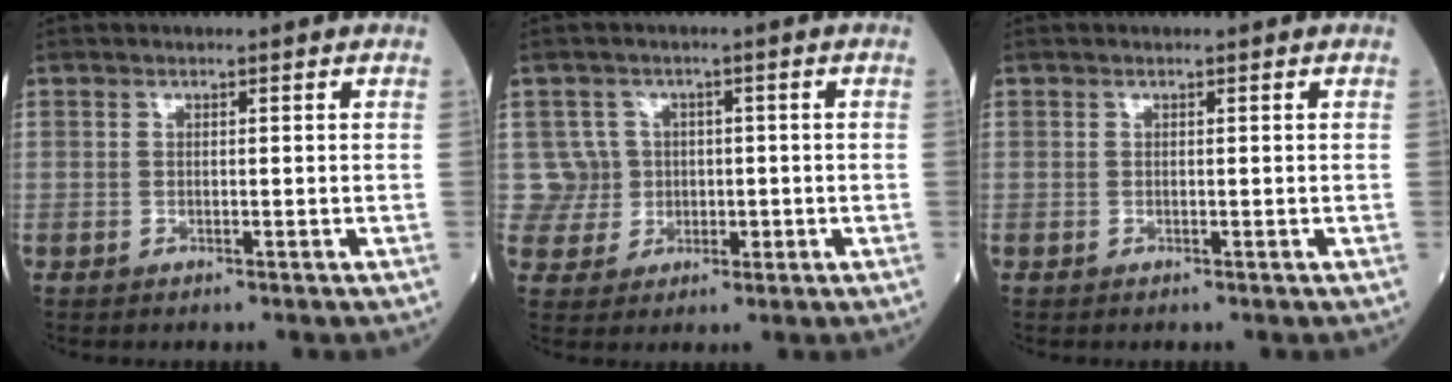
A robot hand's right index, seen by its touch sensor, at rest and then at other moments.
{"total": 5.0, "force": [0.6, 4.9, -0.6], "torque": [0.025, 0.016, 0.017]}
{"total": 0.0}